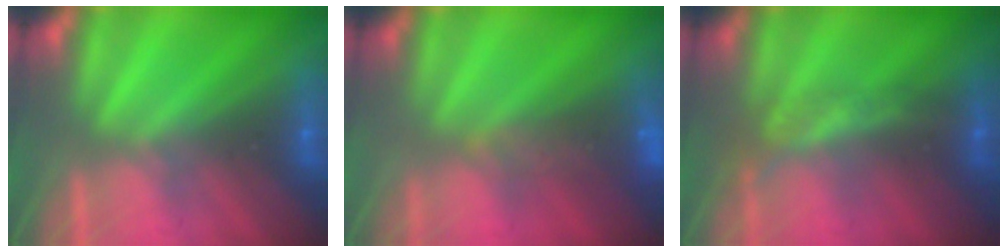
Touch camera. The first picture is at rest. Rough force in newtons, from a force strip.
{"total": 7.7}
{"total": 2.0}